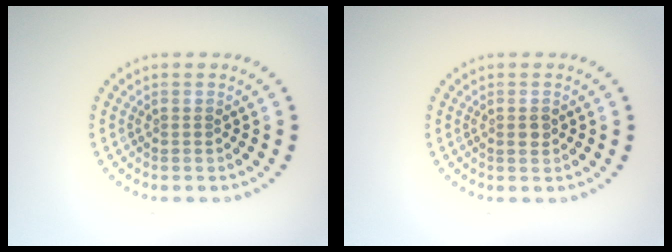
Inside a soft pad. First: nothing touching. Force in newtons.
{"total": 1.0, "press": 1.0, "slide": 0.3}